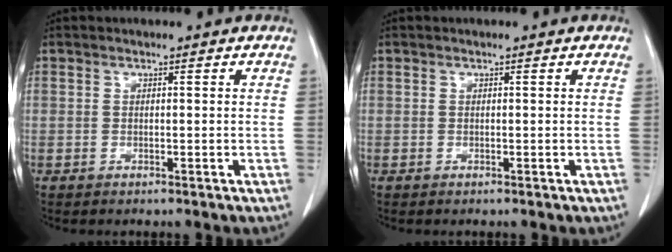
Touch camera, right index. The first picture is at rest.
{"total": 0.0}